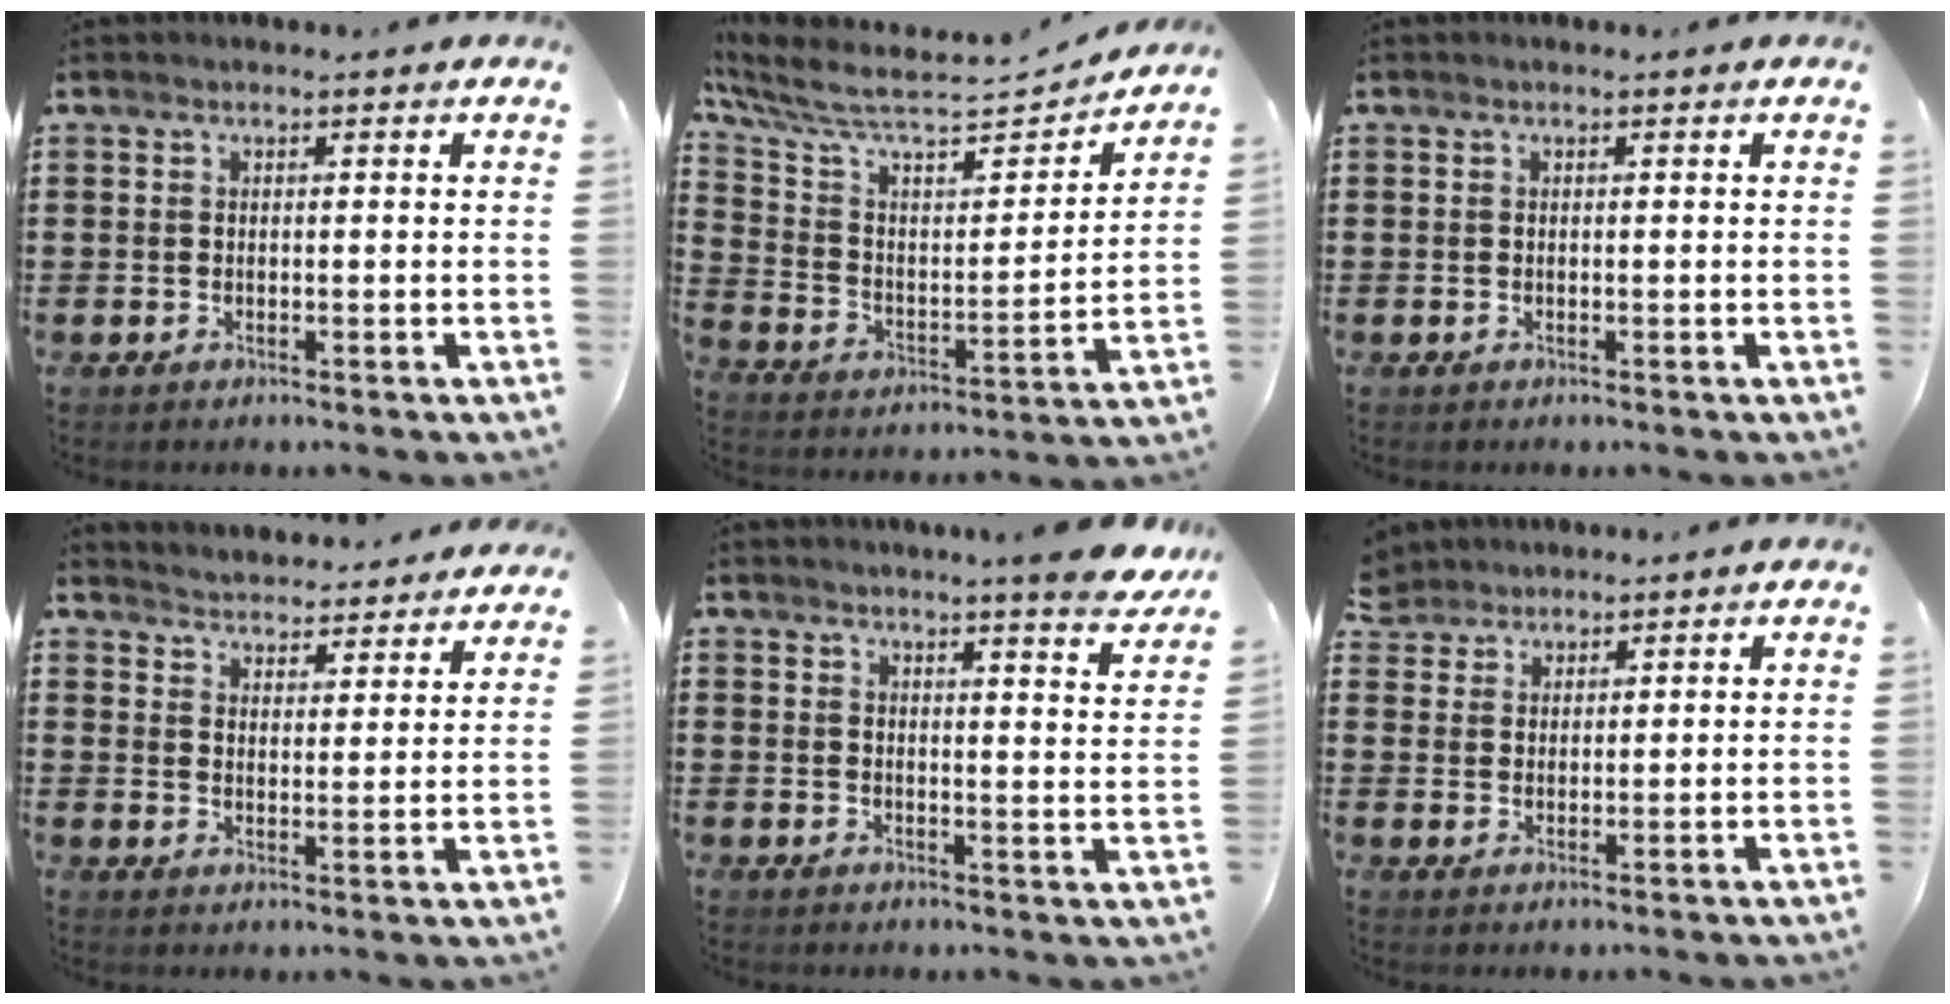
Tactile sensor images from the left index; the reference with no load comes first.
{"total": 7.8, "force": [6.7, 1.7, 3.6], "torque": [-0.105, -0.052, 0.109]}
{"total": 0.0}
{"total": 4.2, "force": [4.2, -0.4, -0.6], "torque": [-0.009, -0.033, 0.071]}
{"total": 5.6, "force": [5.1, -0.7, 2.3], "torque": [-0.047, -0.028, 0.085]}
{"total": 2.9, "force": [2.5, 1.4, -0.3], "torque": [-0.006, 0.003, 0.050]}